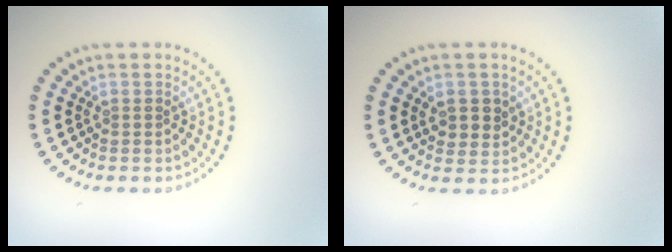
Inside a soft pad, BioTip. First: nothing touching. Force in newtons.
{"total": 2.2, "press": 2.1, "slide": 0.7}